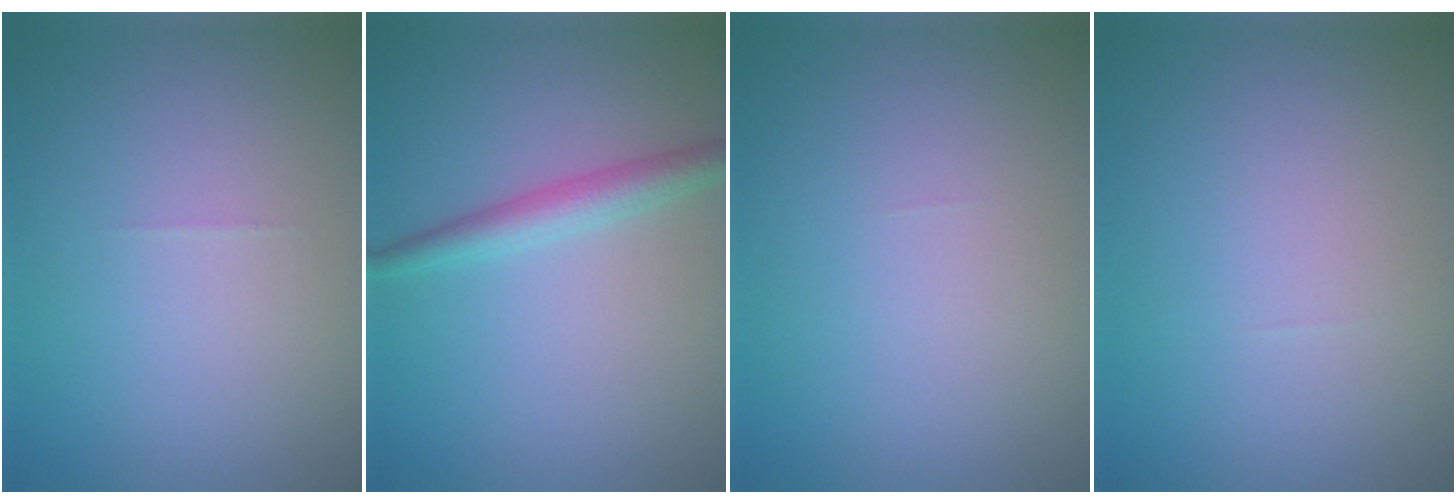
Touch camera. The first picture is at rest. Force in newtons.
{"total": 2.6, "press": 2.6, "slide": 0.1}
{"total": 0.0}
{"total": 0.0}